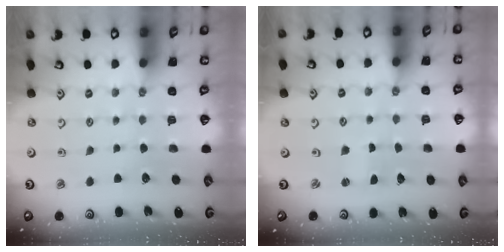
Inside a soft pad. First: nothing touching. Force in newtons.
{"total": 1.0, "press": 1.0, "slide": 0.2}